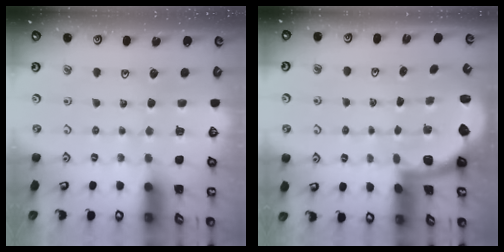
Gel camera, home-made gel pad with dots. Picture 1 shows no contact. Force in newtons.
{"total": 2.0, "press": 2.0, "slide": 0.5}